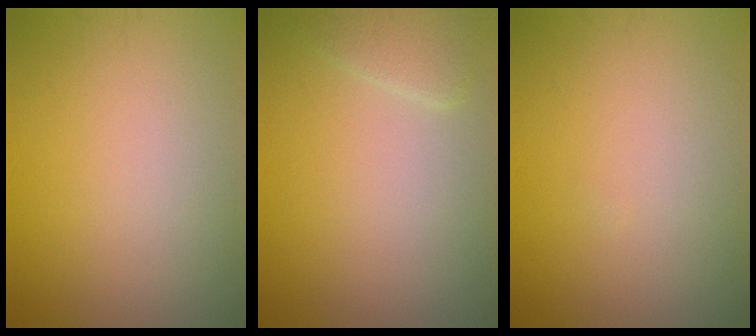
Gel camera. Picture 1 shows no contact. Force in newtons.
{"total": 1.6, "press": 1.6, "slide": 0.2}
{"total": 0.0}